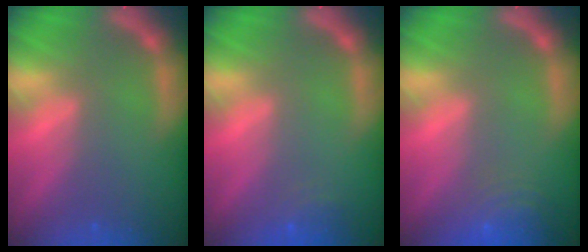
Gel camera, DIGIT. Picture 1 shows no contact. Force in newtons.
{"total": 1.9}
{"total": 6.5}